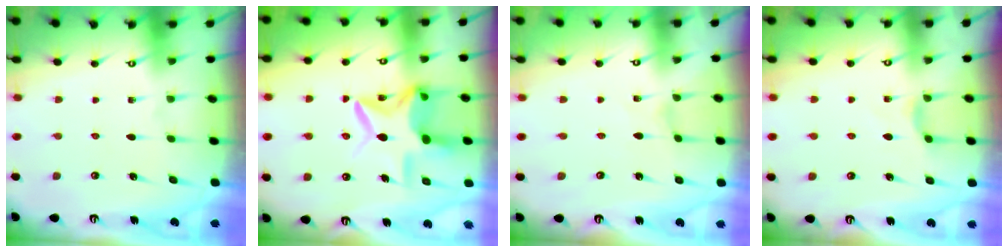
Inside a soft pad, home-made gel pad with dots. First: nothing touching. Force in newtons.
{"total": 12.8, "press": 12.7, "slide": 1.6}
{"total": 0.0}
{"total": 3.0, "press": 2.9, "slide": 0.5}